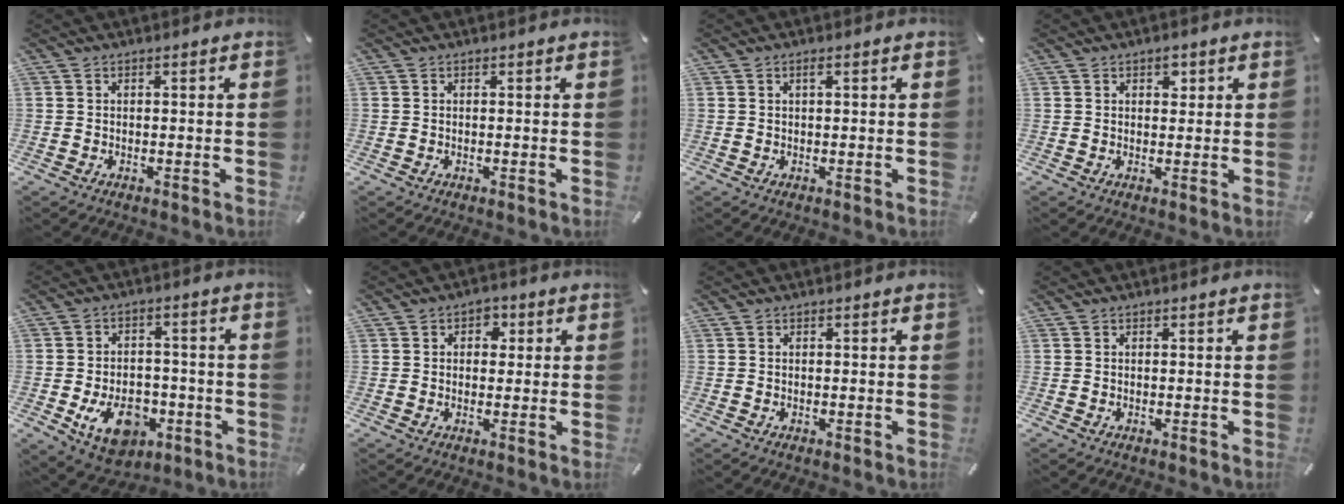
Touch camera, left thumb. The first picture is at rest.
{"total": 0.0}
{"total": 1.0, "force": [0.4, 0.3, 0.8], "torque": [-0.016, 0.002, 0.007]}
{"total": 2.3, "force": [1.1, 1.6, 1.1], "torque": [0.000, -0.006, 0.014]}
{"total": 12.7, "force": [-4.5, 8.8, 8.0], "torque": [-0.134, 0.017, -0.075]}
{"total": 3.3, "force": [0.6, 2.9, 1.6], "torque": [-0.003, -0.002, 0.000]}
{"total": 0.0}
{"total": 0.0}